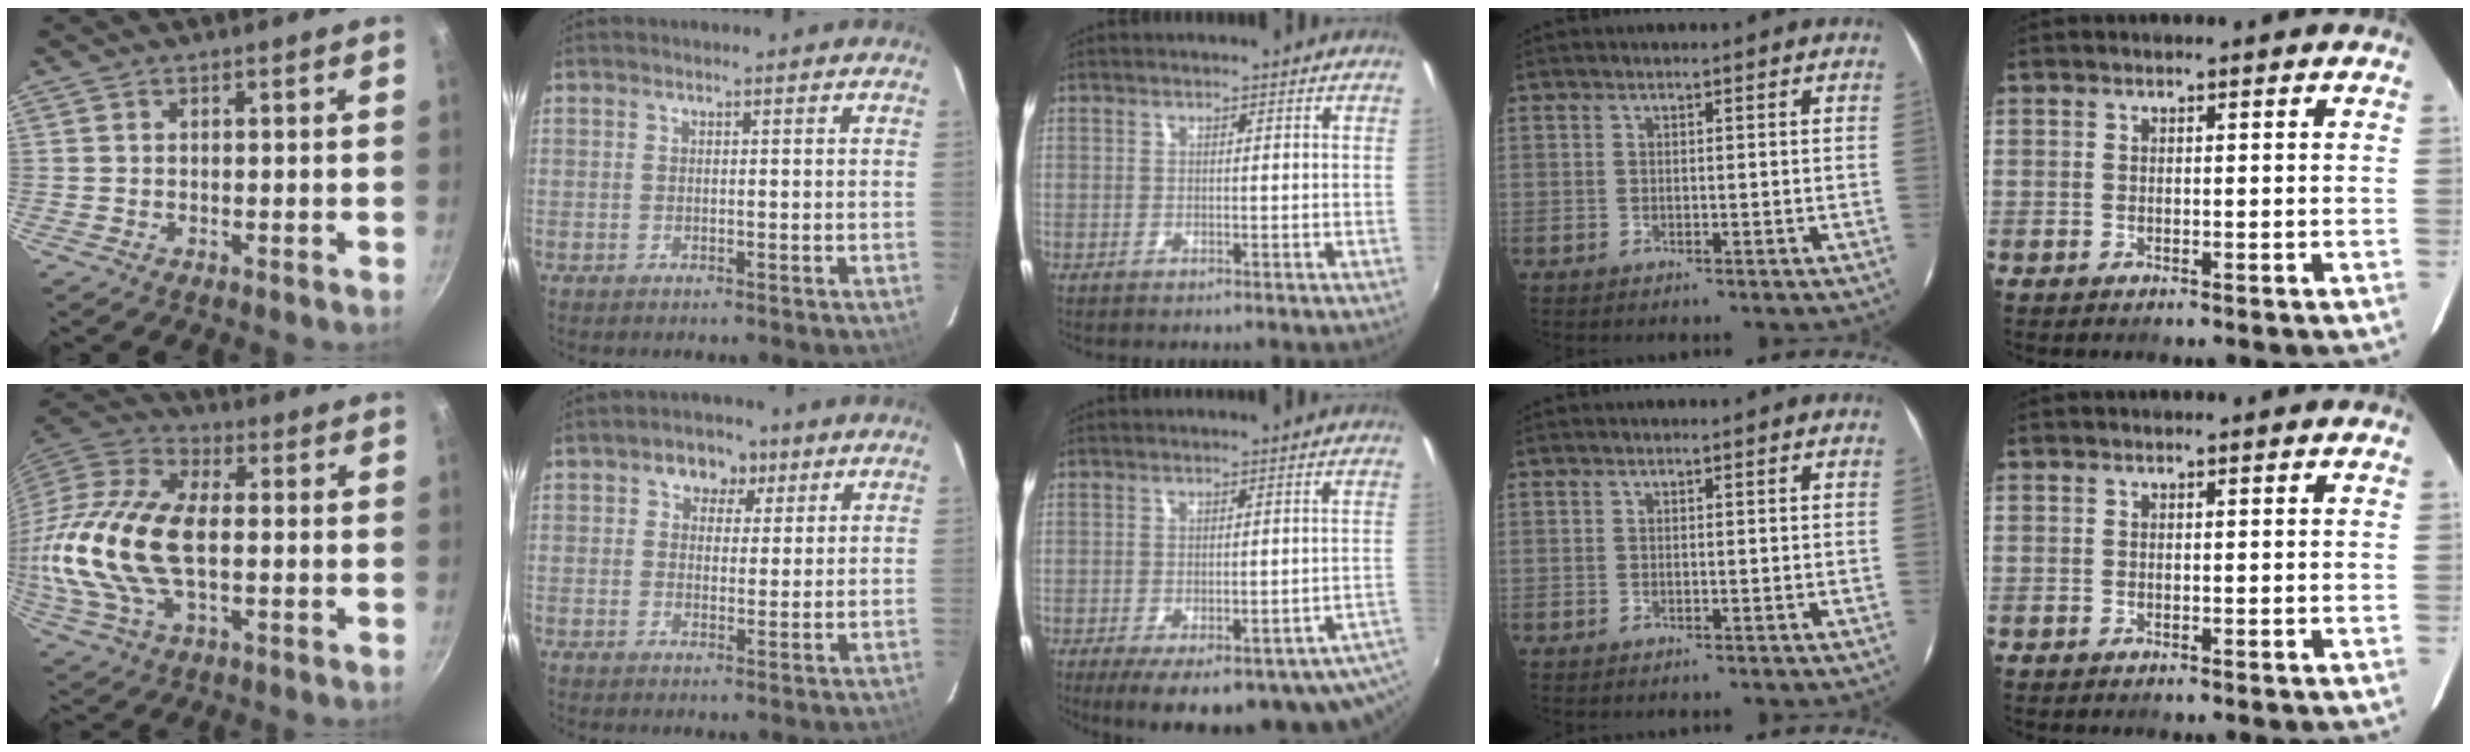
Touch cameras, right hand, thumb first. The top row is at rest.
{"thumb": {"total": 23.1, "force": [-1.0, 12.8, 19.3], "torque": [-0.403, 0.029, -0.027]}, "index": {"total": 5.9, "force": [2.7, 4.6, 2.6], "torque": [-0.035, 0.014, 0.037]}, "middle": {"total": 19.7, "force": [-12.2, 6.3, 14.2], "torque": [-0.181, -0.044, -0.144]}}